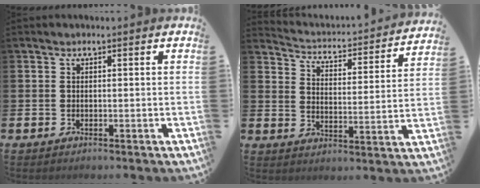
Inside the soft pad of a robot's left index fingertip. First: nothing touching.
{"total": 3.4, "force": [3.2, 1.0, 0.5], "torque": [-0.039, -0.037, 0.047]}